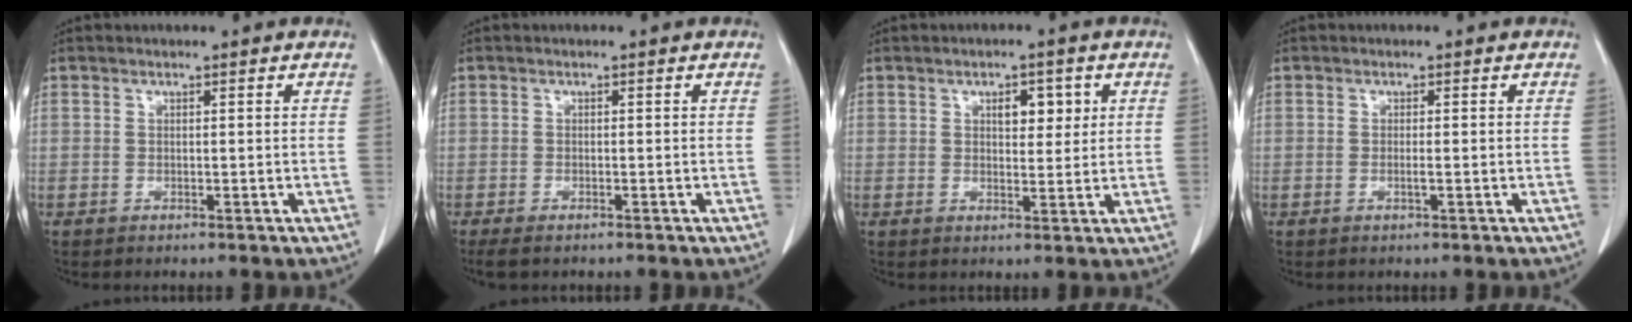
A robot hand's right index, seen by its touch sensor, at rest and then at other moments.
{"total": 2.7, "force": [-2.1, 0.9, 1.4], "torque": [-0.026, -0.008, -0.030]}
{"total": 4.0, "force": [1.5, 2.0, 3.1], "torque": [-0.043, 0.004, 0.023]}
{"total": 1.0, "force": [-0.3, -0.1, 0.9], "torque": [-0.020, -0.002, -0.004]}